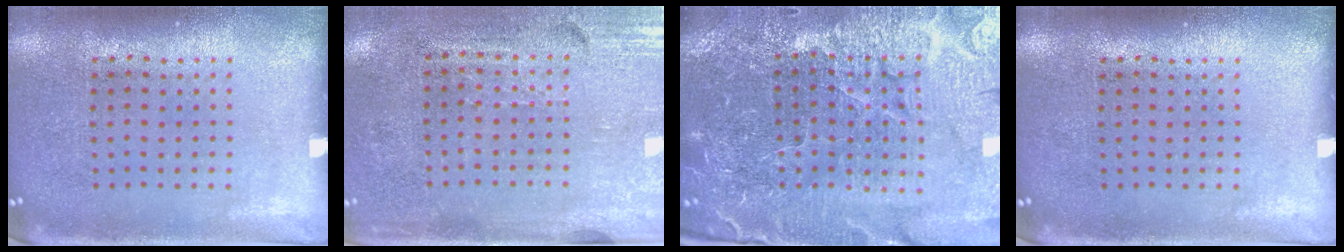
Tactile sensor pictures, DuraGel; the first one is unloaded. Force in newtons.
{"total": 3.4, "press": 3.0, "slide": 1.6}
{"total": 5.1, "press": 4.9, "slide": 1.6}
{"total": 0.0}